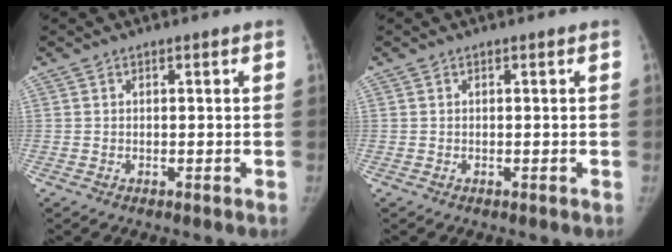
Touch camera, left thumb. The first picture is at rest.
{"total": 0.0}